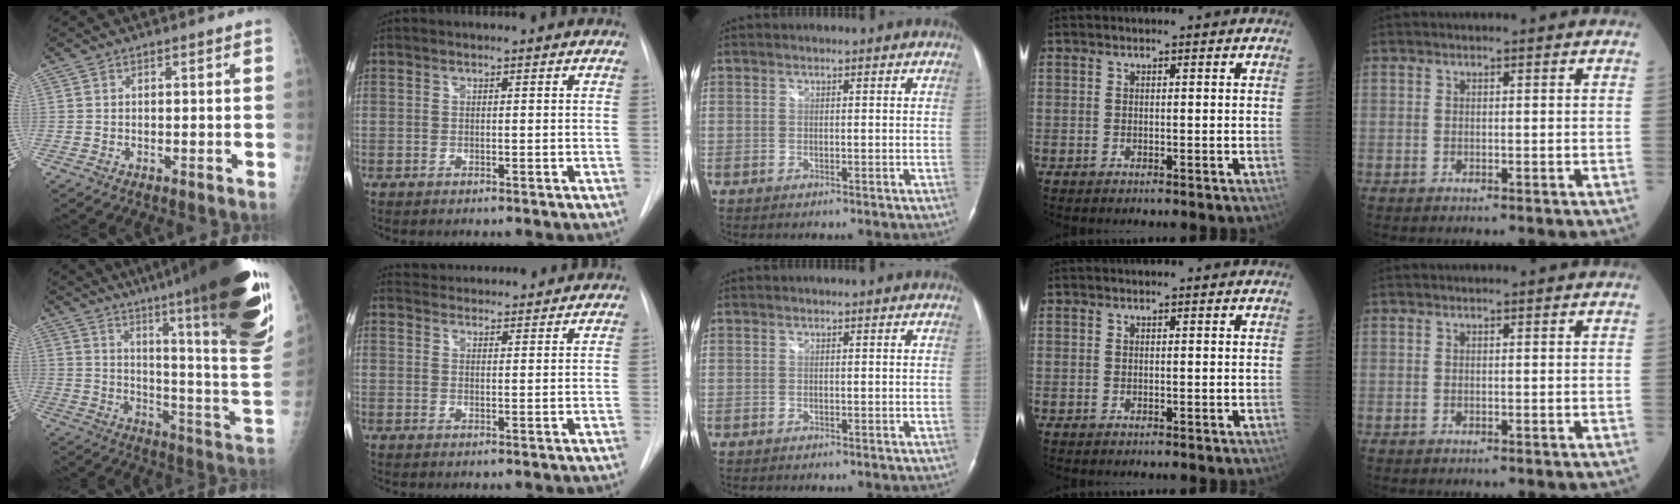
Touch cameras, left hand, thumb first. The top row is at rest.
{"thumb": {"total": 34.9, "force": [23.4, 3.4, 25.6], "torque": [-0.274, -0.110, 0.328]}, "index": {"total": 11.7, "force": [11.3, 2.4, 2.3], "torque": [-0.025, 0.028, 0.146]}}